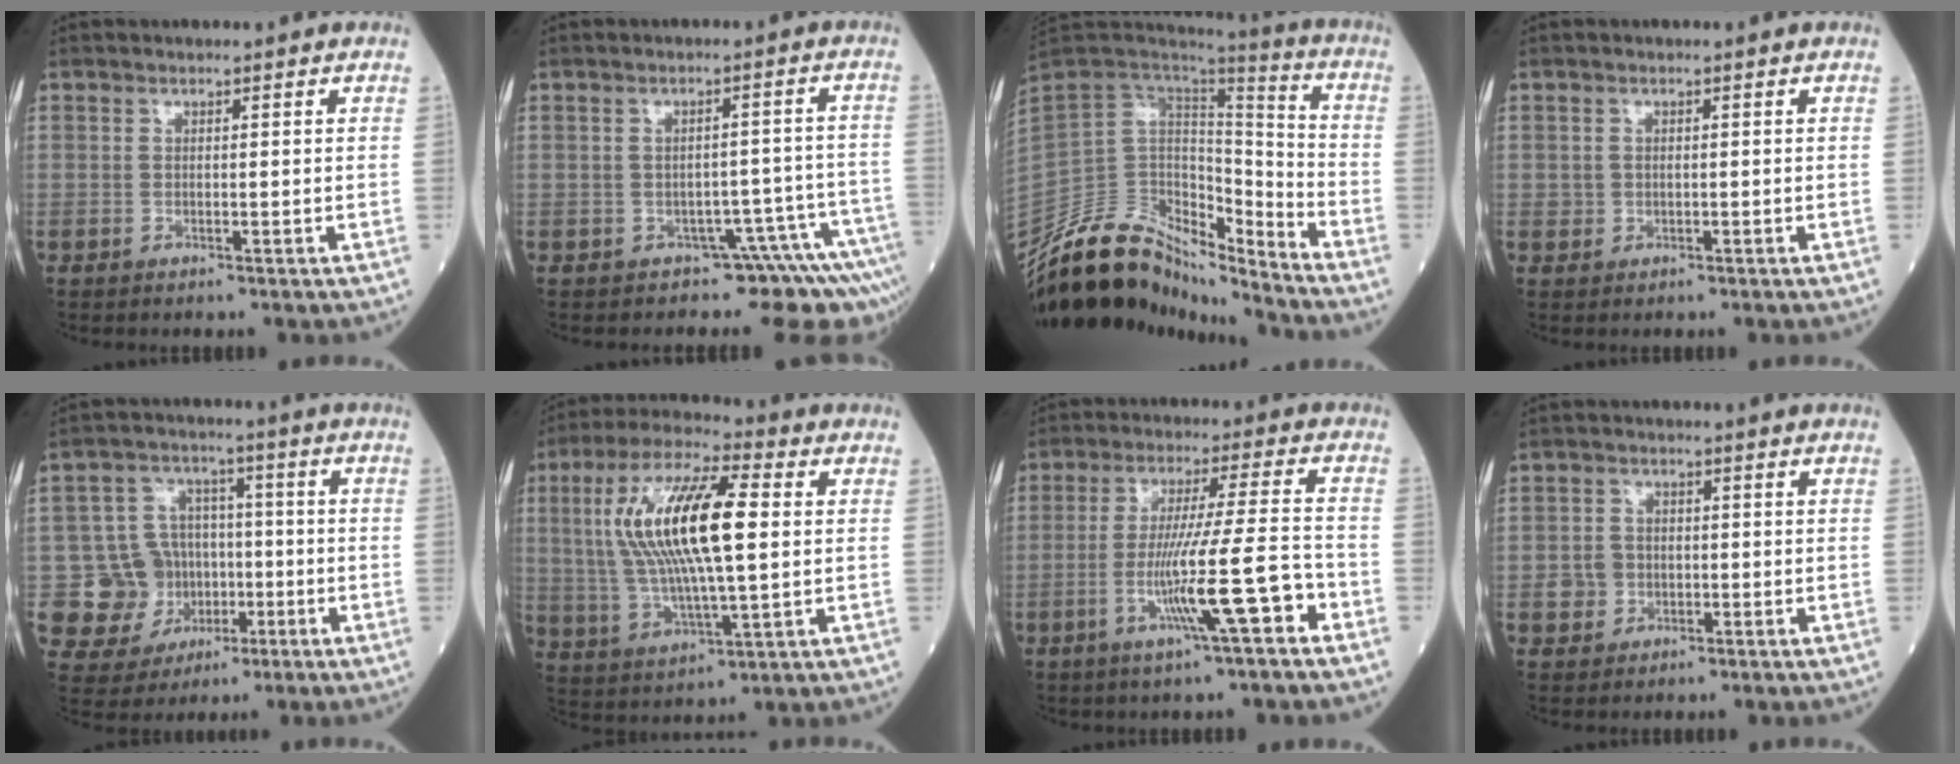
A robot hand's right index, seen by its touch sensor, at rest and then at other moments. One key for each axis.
{"total": 7.8, "fx": -7.1, "fy": 2.0, "fz": 2.4, "tx": -0.003, "ty": 0.053, "tz": -0.084}
{"total": 16.0, "fx": -14.4, "fy": 5.9, "fz": 4.0, "tx": -0.062, "ty": 0.081, "tz": -0.254}
{"total": 1.1, "fx": 0.0, "fy": 1.1, "fz": 0.2, "tx": -0.004, "ty": 0.004, "tz": 0.007}
{"total": 11.0, "fx": -1.9, "fy": 10.4, "fz": 3.2, "tx": -0.059, "ty": 0.031, "tz": -0.015}
{"total": 17.6, "fx": 2.6, "fy": 3.9, "fz": 16.9, "tx": -0.345, "ty": 0.021, "tz": 0.048}
{"total": 11.2, "fx": -4.7, "fy": -0.2, "fz": 10.2, "tx": -0.180, "ty": -0.002, "tz": -0.080}
{"total": 3.3, "fx": -0.7, "fy": 3.0, "fz": 1.0, "tx": -0.015, "ty": 0.010, "tz": -0.007}